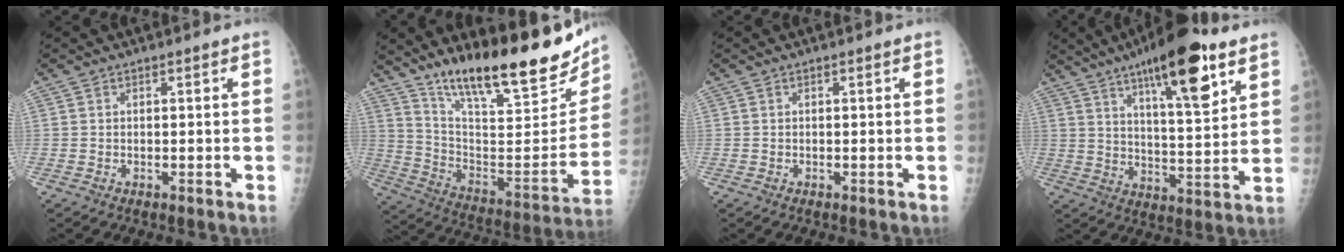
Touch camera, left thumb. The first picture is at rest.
{"total": 27.1, "force": [19.0, 6.6, 18.1], "torque": [-0.249, -0.082, 0.303]}
{"total": 0.0}
{"total": 15.1, "force": [8.3, 4.0, 12.0], "torque": [-0.161, -0.034, 0.124]}